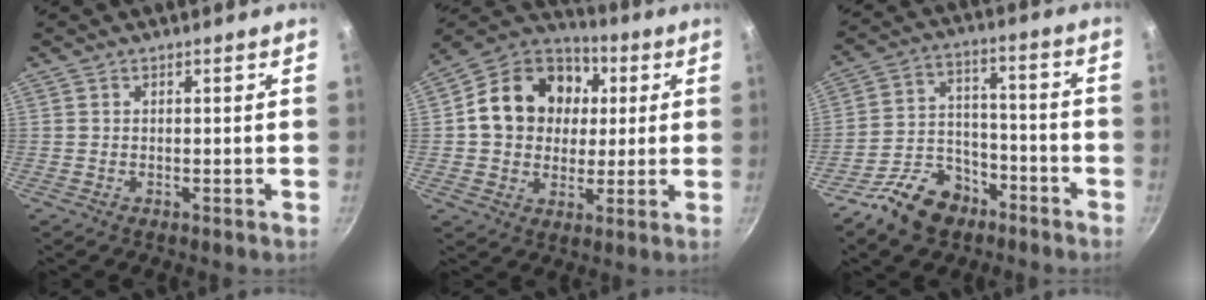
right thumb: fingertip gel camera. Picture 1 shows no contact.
{"total": 18.1, "force": [3.0, 14.8, 10.0], "torque": [-0.142, 0.020, 0.040]}
{"total": 12.4, "force": [-8.2, 7.7, 5.2], "torque": [-0.064, 0.070, -0.142]}